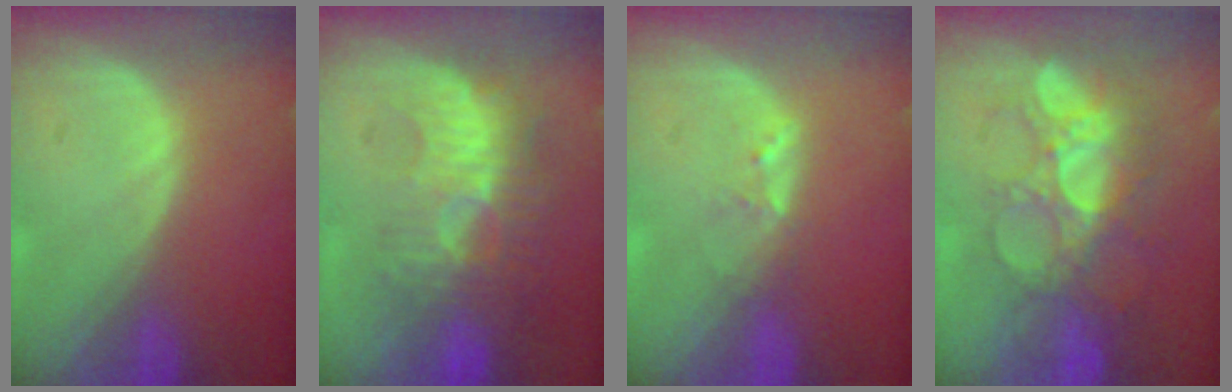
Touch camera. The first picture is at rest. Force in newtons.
{"total": 9.1, "press": 8.7, "slide": 2.6}
{"total": 1.6, "press": 1.5, "slide": 0.3}
{"total": 8.5, "press": 8.3, "slide": 1.8}